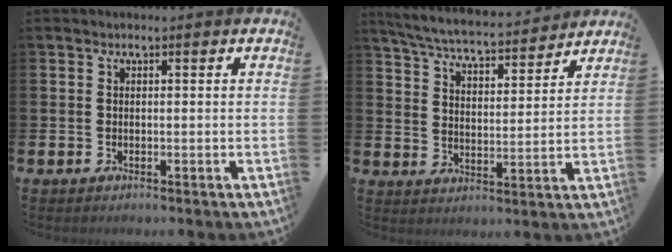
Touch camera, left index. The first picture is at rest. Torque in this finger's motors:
{"motor_torque": [1.01, -1.14, 0.60, 0.12]}